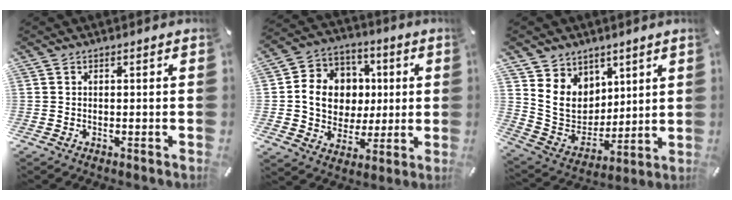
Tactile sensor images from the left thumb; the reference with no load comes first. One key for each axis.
{"total": 12.4, "fx": 0.7, "fy": 11.6, "fz": 4.6, "tx": -0.082, "ty": 0.010, "tz": 0.023}
{"total": 11.1, "fx": 4.9, "fy": 9.5, "fz": 2.7, "tx": -0.072, "ty": -0.036, "tz": 0.109}